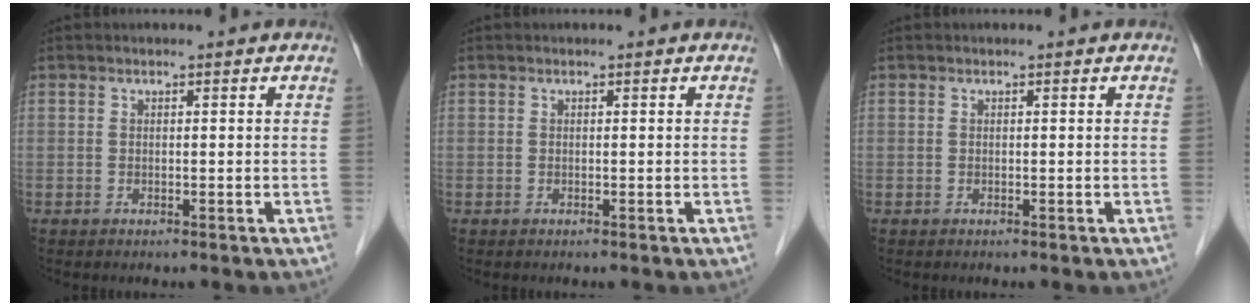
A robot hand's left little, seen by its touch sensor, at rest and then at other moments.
{"total": 0.0}
{"total": 0.0}